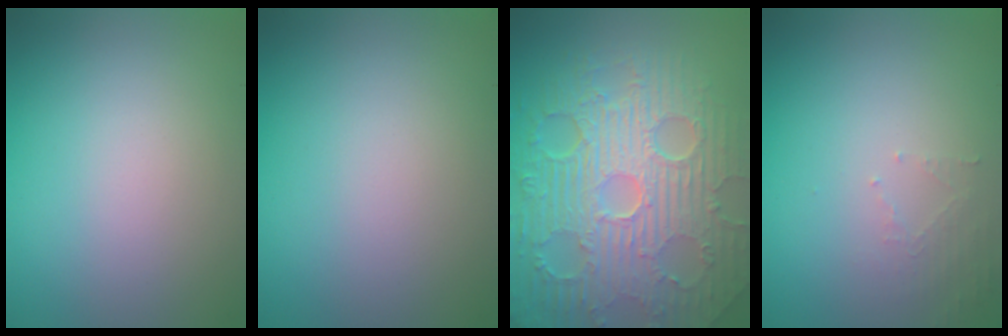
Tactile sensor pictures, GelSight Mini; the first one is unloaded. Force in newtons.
{"total": 0.0}
{"total": 11.6, "press": 7.5, "slide": 8.9}
{"total": 1.4, "press": 1.3, "slide": 0.3}